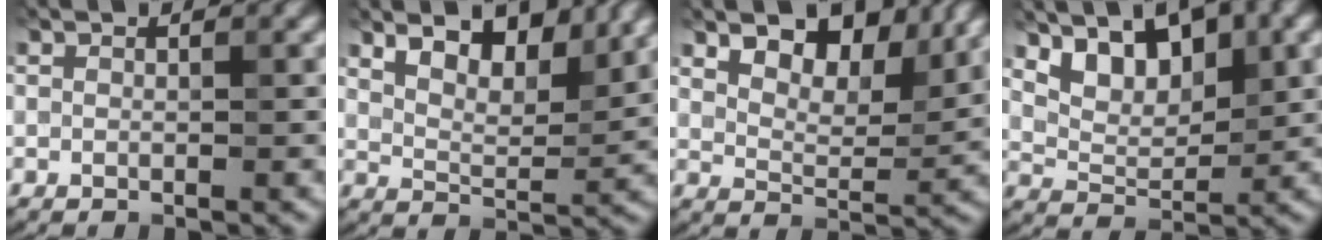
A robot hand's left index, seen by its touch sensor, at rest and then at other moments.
{"total": 6.6, "force": [4.6, 2.5, 4.0], "torque": [-0.070, -0.001, 0.064]}
{"total": 7.4, "force": [4.9, 3.5, 4.4], "torque": [-0.070, -0.001, 0.070]}
{"total": 5.6, "force": [2.7, 3.1, 3.8], "torque": [-0.066, -0.006, 0.044]}